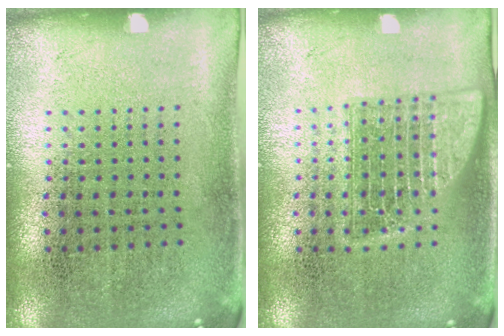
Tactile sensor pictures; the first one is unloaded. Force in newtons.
{"total": 2.4, "press": 2.3, "slide": 0.5}